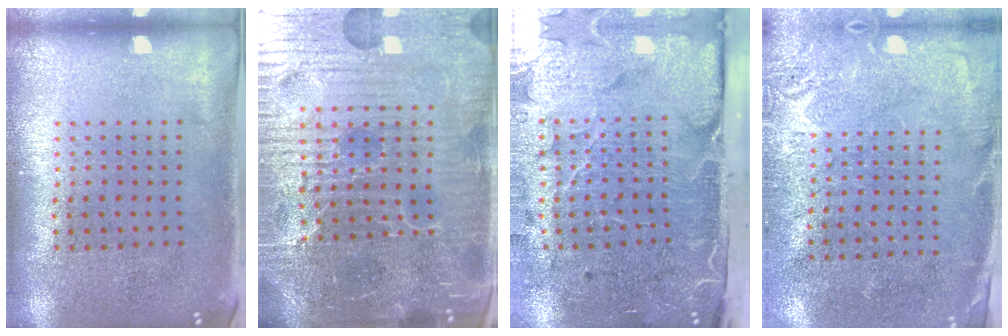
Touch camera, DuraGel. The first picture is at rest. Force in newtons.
{"total": 6.6, "press": 6.0, "slide": 2.8}
{"total": 5.1, "press": 4.0, "slide": 3.1}
{"total": 2.6, "press": 2.4, "slide": 1.1}